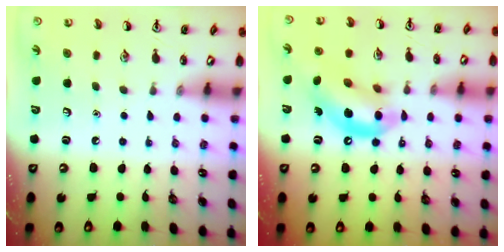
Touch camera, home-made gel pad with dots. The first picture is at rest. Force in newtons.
{"total": 13.4, "press": 12.7, "slide": 4.0}